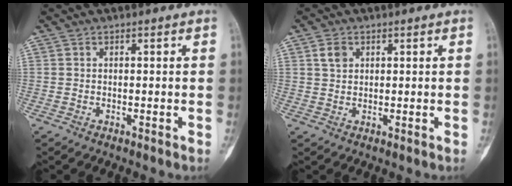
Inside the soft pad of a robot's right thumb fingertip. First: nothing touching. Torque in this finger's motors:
{"motor_torque": [-0.43, 0.46, 0.02, 0.00, -0.02]}